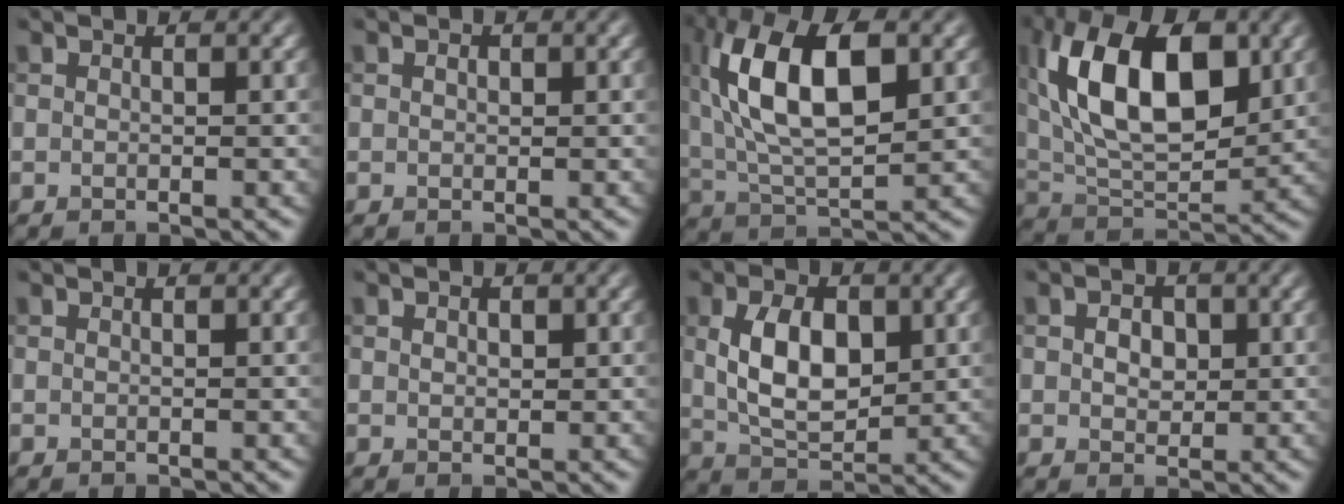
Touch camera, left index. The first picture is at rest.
{"total": 0.6, "force": [0.2, 0.4, 0.3], "torque": [-0.005, 0.000, 0.001]}
{"total": 11.8, "force": [3.0, 5.2, 10.2], "torque": [-0.186, 0.019, 0.046]}
{"total": 12.5, "force": [3.3, 6.4, 10.2], "torque": [-0.168, 0.011, 0.054]}
{"total": 0.0}
{"total": 0.9, "force": [0.4, 0.6, 0.4], "torque": [-0.008, -0.001, 0.006]}
{"total": 6.3, "force": [1.1, 3.7, 5.0], "torque": [-0.096, 0.001, 0.024]}
{"total": 2.2, "force": [0.4, 1.7, 1.4], "torque": [-0.025, 0.000, 0.004]}